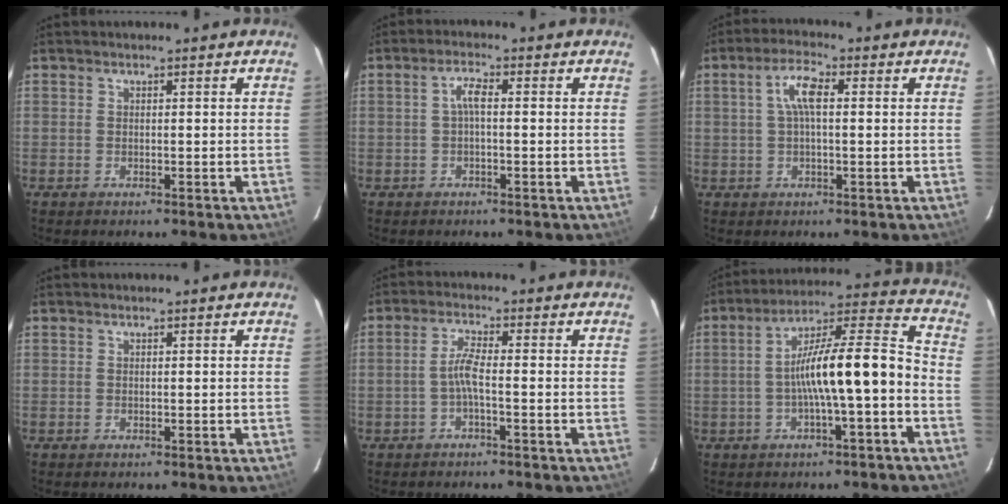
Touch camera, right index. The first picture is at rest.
{"total": 2.4, "force": [-0.1, 0.5, 2.4], "torque": [-0.048, 0.009, -0.001]}
{"total": 5.1, "force": [0.9, 1.5, 4.8], "torque": [-0.092, 0.013, 0.017]}
{"total": 0.0}
{"total": 2.9, "force": [-1.2, -0.1, 2.6], "torque": [-0.058, 0.005, -0.026]}
{"total": 13.6, "force": [-3.6, 1.7, 13.0], "torque": [-0.207, 0.028, -0.053]}